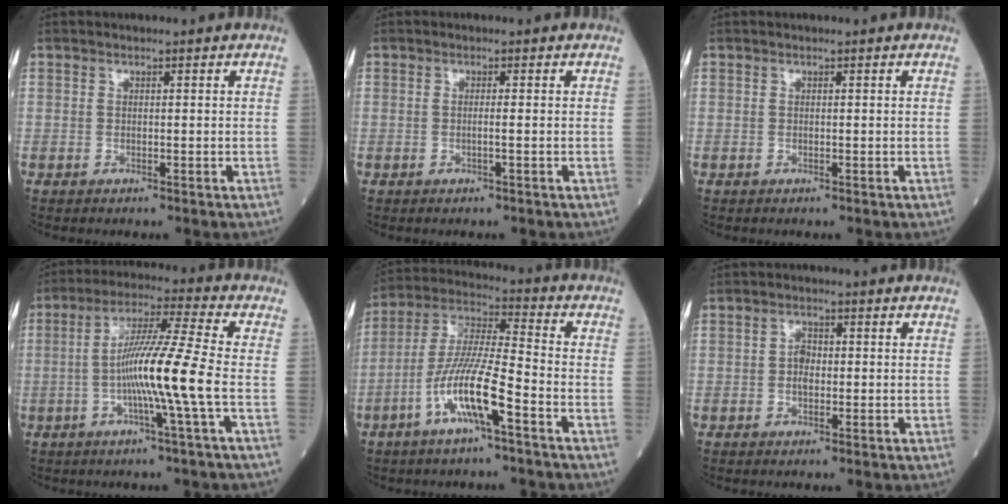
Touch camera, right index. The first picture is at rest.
{"total": 1.1, "force": [-0.2, -0.3, 1.0], "torque": [-0.020, 0.000, -0.007]}
{"total": 0.0}
{"total": 11.0, "force": [-2.4, -1.7, 10.7], "torque": [-0.199, 0.001, -0.049]}
{"total": 12.0, "force": [-5.2, 1.0, 10.8], "torque": [-0.219, -0.001, -0.103]}
{"total": 2.0, "force": [-0.2, 1.2, 1.6], "torque": [-0.027, 0.003, -0.005]}